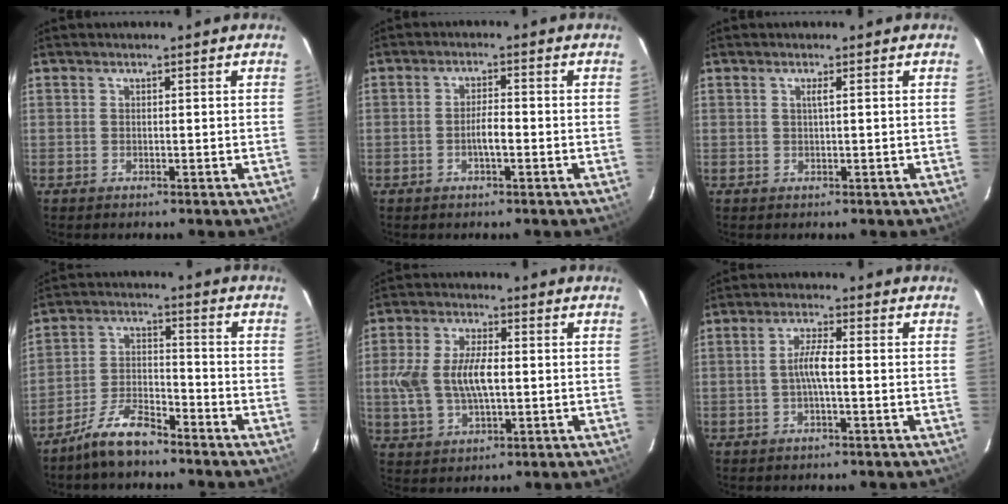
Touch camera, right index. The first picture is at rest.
{"total": 3.2, "force": [-1.2, 0.6, 2.9], "torque": [-0.055, 0.003, -0.019]}
{"total": 0.9, "force": [0.2, -0.3, 0.8], "torque": [-0.016, 0.001, 0.003]}
{"total": 8.6, "force": [-7.1, 2.4, 4.2], "torque": [-0.096, 0.013, -0.134]}
{"total": 10.7, "force": [-0.2, 5.3, 9.3], "torque": [-0.197, 0.007, 0.000]}
{"total": 3.7, "force": [-0.7, 0.2, 3.7], "torque": [-0.073, 0.005, -0.013]}